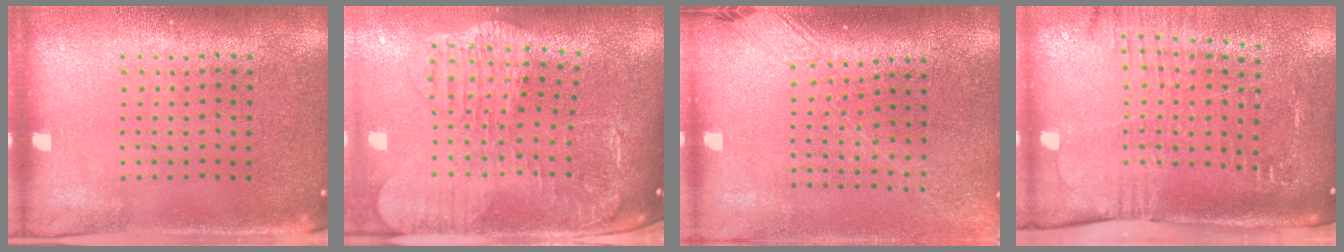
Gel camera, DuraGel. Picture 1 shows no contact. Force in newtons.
{"total": 2.9, "press": 2.4, "slide": 1.5}
{"total": 1.8, "press": 1.4, "slide": 1.1}
{"total": 2.5, "press": 2.1, "slide": 1.3}